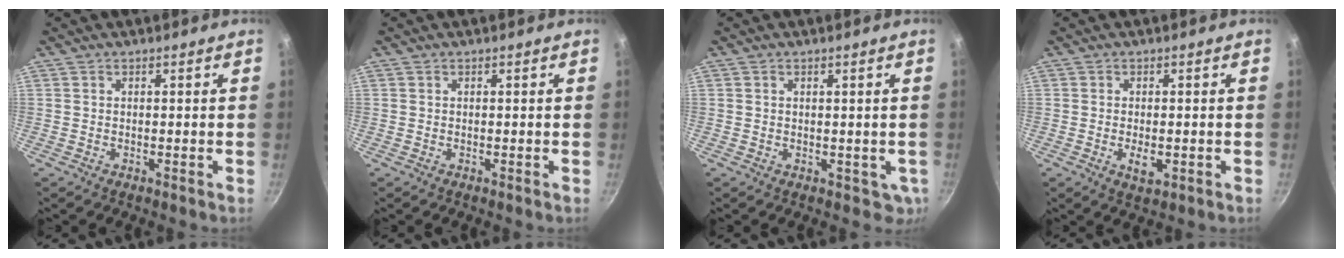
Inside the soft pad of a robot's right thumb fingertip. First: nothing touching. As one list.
[{"total": 0.0}, {"total": 3.1, "force": [0.4, 2.5, 1.8], "torque": [-0.017, -0.002, 0.011]}, {"total": 3.4, "force": [-0.9, 1.6, 2.9], "torque": [-0.048, -0.003, -0.010]}]